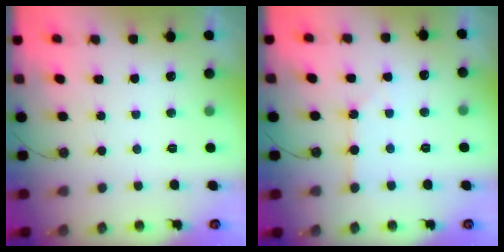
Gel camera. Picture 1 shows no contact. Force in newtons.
{"total": 3.5, "press": 3.4, "slide": 0.6}